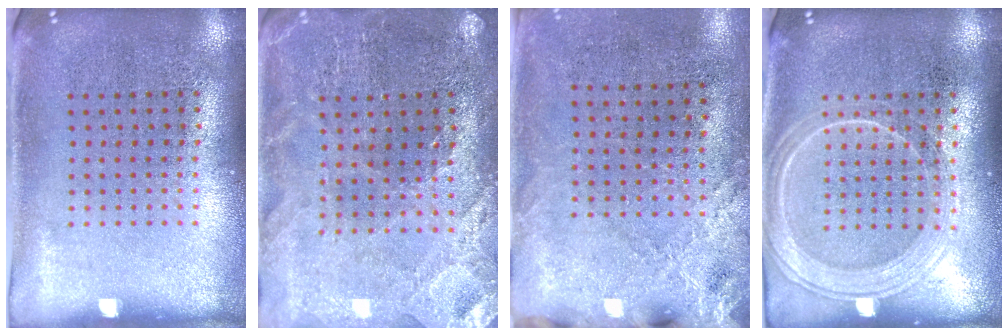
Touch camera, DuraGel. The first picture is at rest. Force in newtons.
{"total": 1.0, "press": 1.0, "slide": 0.1}
{"total": 2.4, "press": 2.1, "slide": 1.2}
{"total": 2.6, "press": 2.5, "slide": 0.6}